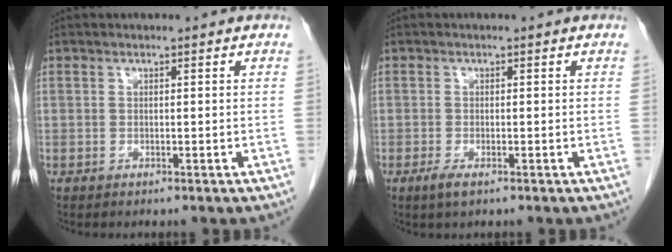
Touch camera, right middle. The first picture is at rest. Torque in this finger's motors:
{"motor_torque": [0.62, -0.19, 0.18, 0.03]}